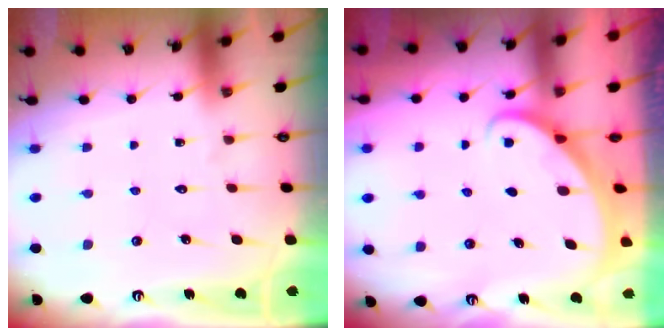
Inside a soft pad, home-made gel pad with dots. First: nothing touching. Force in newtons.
{"total": 2.0, "press": 2.0, "slide": 0.1}